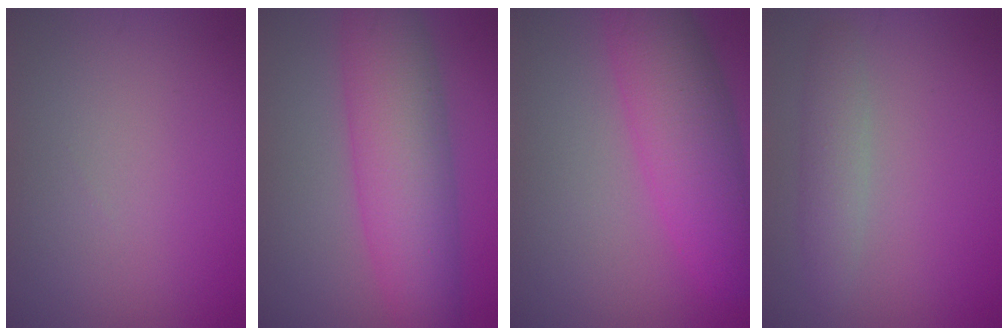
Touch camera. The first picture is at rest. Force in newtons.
{"total": 8.4, "press": 8.4, "slide": 0.1}
{"total": 7.9, "press": 7.9, "slide": 0.2}
{"total": 2.5, "press": 2.5, "slide": 0.1}